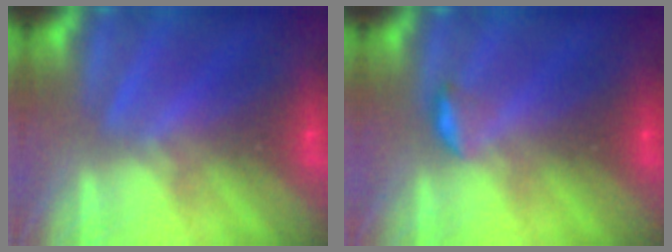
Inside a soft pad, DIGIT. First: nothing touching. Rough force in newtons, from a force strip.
{"total": 2.8}